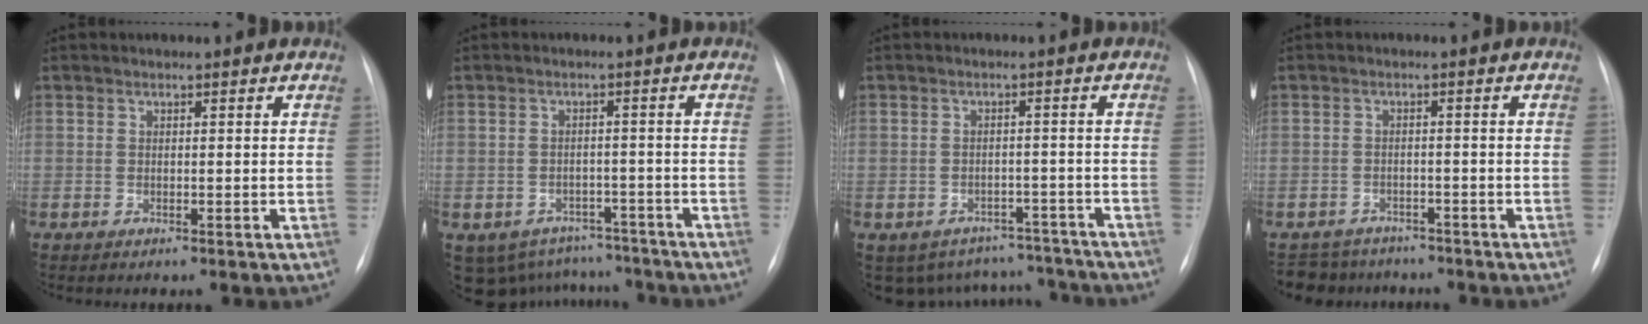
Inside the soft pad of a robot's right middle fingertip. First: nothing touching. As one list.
[{"total": 9.7, "force": [-7.9, 5.5, 1.2], "torque": [-0.019, 0.021, -0.092]}, {"total": 9.6, "force": [-8.4, 4.7, 0.4], "torque": [0.004, 0.030, -0.094]}, {"total": 5.9, "force": [-5.3, 2.7, -0.2], "torque": [0.003, 0.008, -0.073]}]